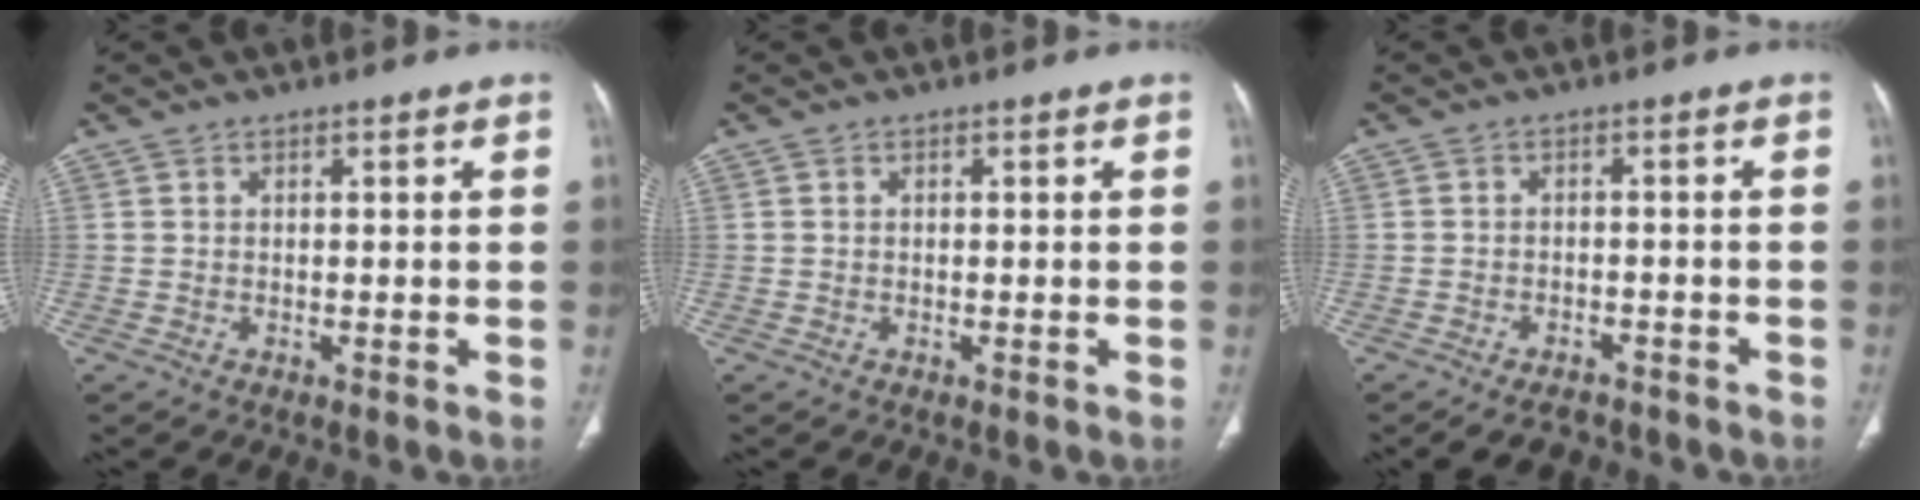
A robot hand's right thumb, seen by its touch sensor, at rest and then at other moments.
{"total": 0.0}
{"total": 5.9, "force": [-4.7, 2.9, 2.0], "torque": [-0.023, 0.018, -0.061]}